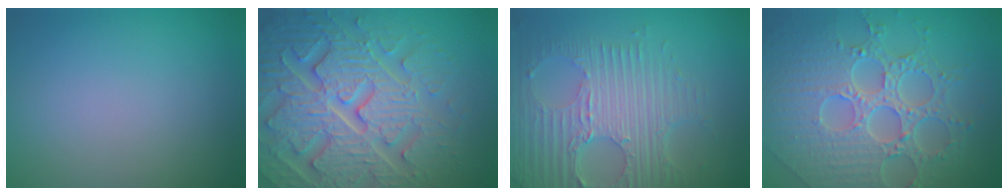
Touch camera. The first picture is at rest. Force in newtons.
{"total": 7.9, "press": 7.7, "slide": 2.0}
{"total": 7.4, "press": 5.1, "slide": 5.4}
{"total": 8.7, "press": 6.3, "slide": 5.9}